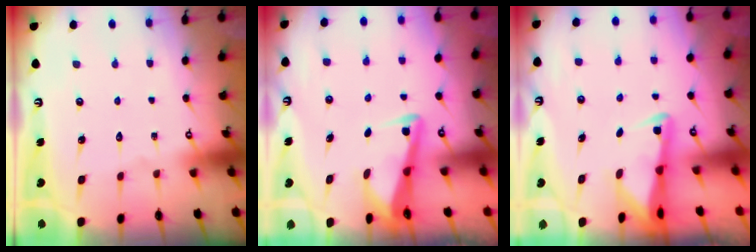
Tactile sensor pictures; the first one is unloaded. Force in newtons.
{"total": 3.4, "press": 3.4, "slide": 0.3}
{"total": 2.4, "press": 2.3, "slide": 0.4}